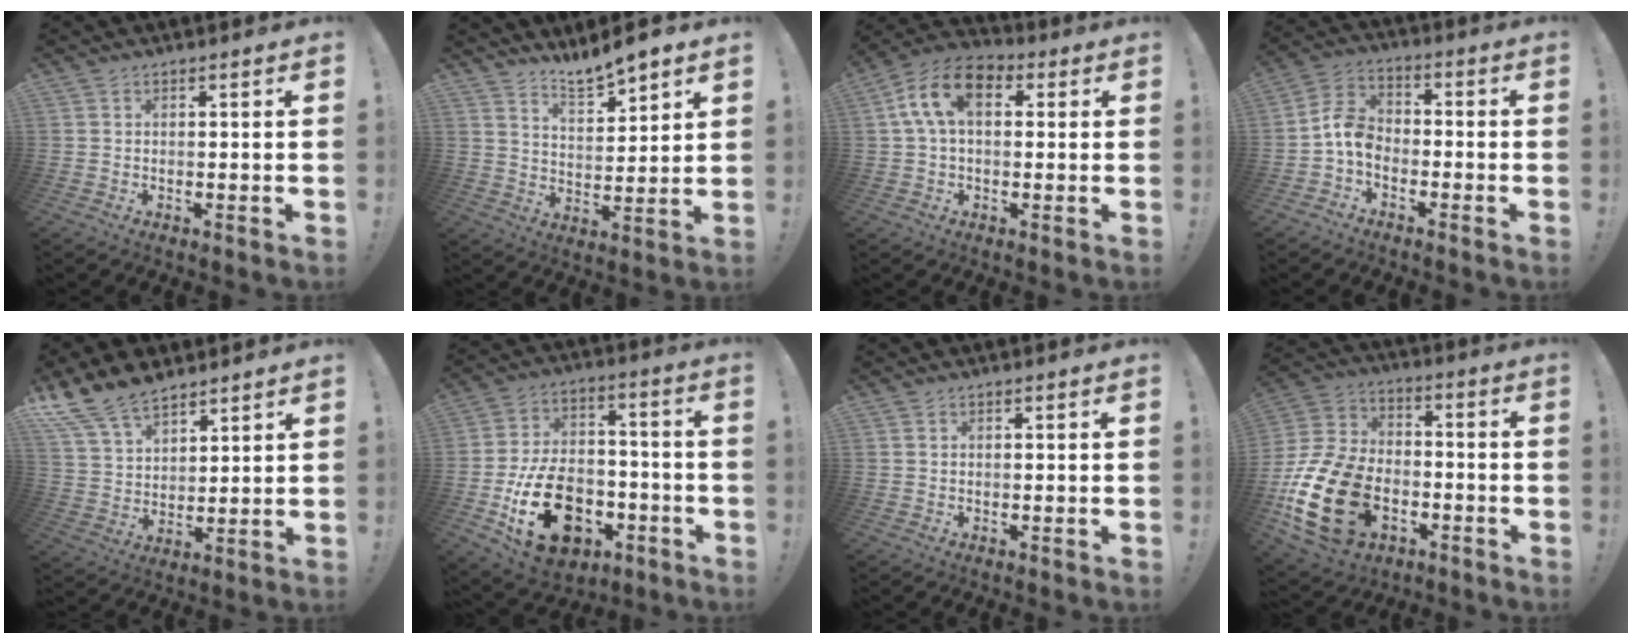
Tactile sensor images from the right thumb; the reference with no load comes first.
{"total": 7.9, "force": [7.4, 1.3, 2.6], "torque": [-0.050, -0.053, 0.135]}
{"total": 12.6, "force": [3.7, 7.6, 9.4], "torque": [-0.175, 0.006, 0.069]}
{"total": 8.4, "force": [-3.2, 5.9, 5.1], "torque": [-0.098, 0.021, -0.053]}
{"total": 13.6, "force": [10.5, 6.8, 5.4], "torque": [-0.105, -0.066, 0.201]}
{"total": 21.6, "force": [-8.1, 14.4, 13.9], "torque": [-0.229, 0.061, -0.120]}
{"total": 0.0}
{"total": 23.7, "force": [-8.2, 15.7, 15.7], "torque": [-0.311, 0.055, -0.126]}